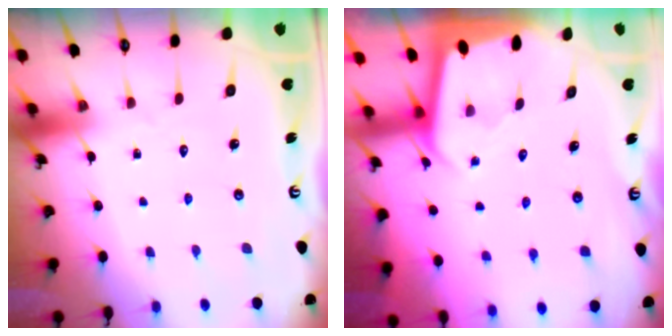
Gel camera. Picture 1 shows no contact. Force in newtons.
{"total": 2.0, "press": 2.0, "slide": 0.1}